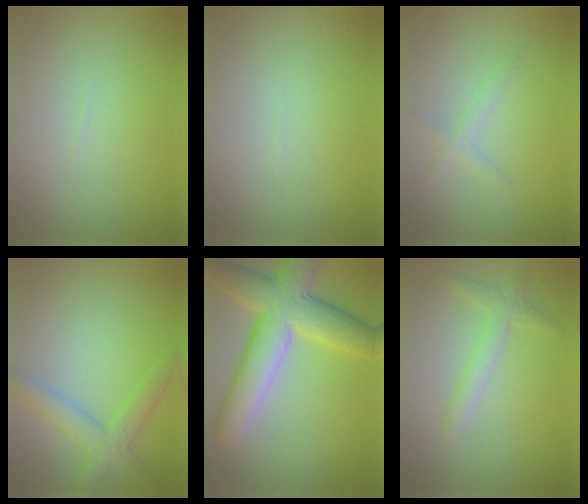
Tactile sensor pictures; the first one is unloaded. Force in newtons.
{"total": 0.0}
{"total": 1.4, "press": 1.4, "slide": 0.1}
{"total": 3.5, "press": 3.5, "slide": 0.1}
{"total": 9.1, "press": 9.1, "slide": 0.3}
{"total": 2.2, "press": 2.2, "slide": 0.1}